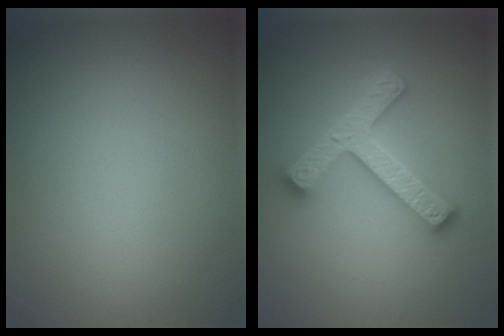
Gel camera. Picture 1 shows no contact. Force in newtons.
{"total": 4.7, "press": 4.6, "slide": 0.9}